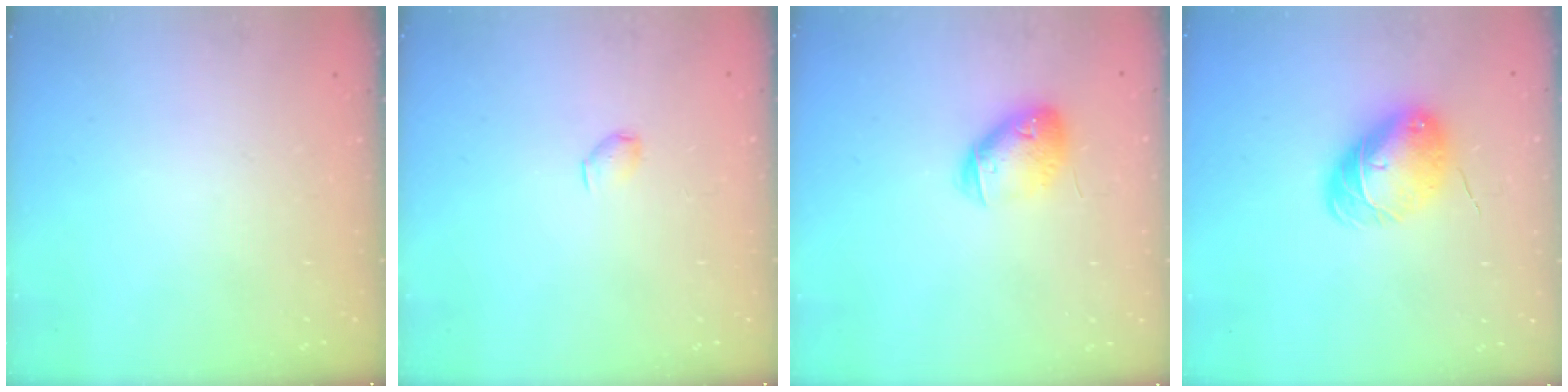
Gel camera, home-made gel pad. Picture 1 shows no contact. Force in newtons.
{"total": 2.9, "press": 2.9, "slide": 0.5}
{"total": 12.0, "press": 11.8, "slide": 1.9}
{"total": 8.5, "press": 8.5, "slide": 0.7}